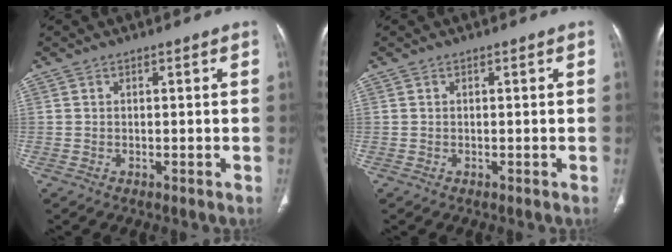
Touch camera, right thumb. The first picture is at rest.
{"total": 0.0}